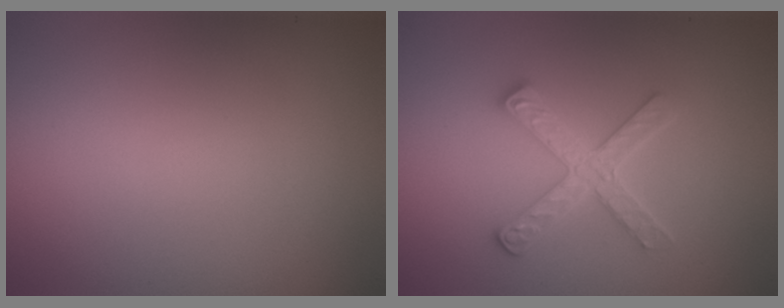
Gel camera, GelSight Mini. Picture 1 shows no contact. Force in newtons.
{"total": 2.9, "press": 2.9, "slide": 0.5}